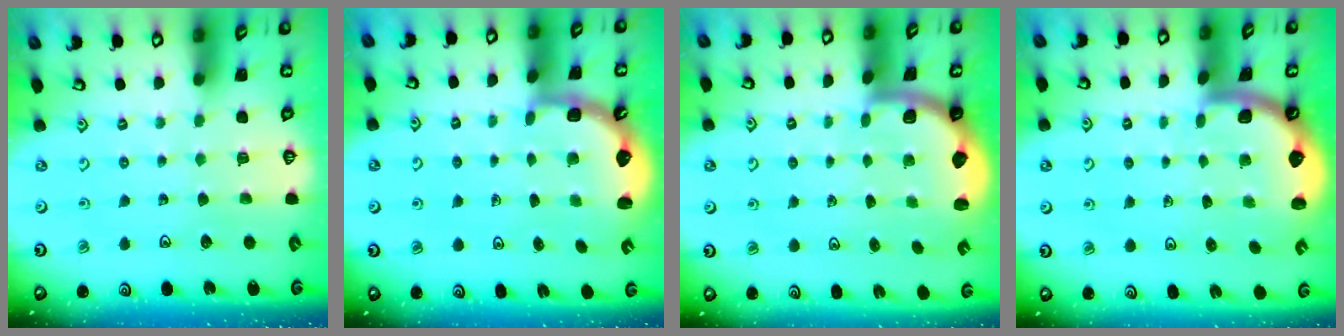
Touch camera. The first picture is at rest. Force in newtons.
{"total": 2.5, "press": 2.2, "slide": 1.3}
{"total": 1.9, "press": 1.8, "slide": 0.5}
{"total": 1.2, "press": 1.2, "slide": 0.1}